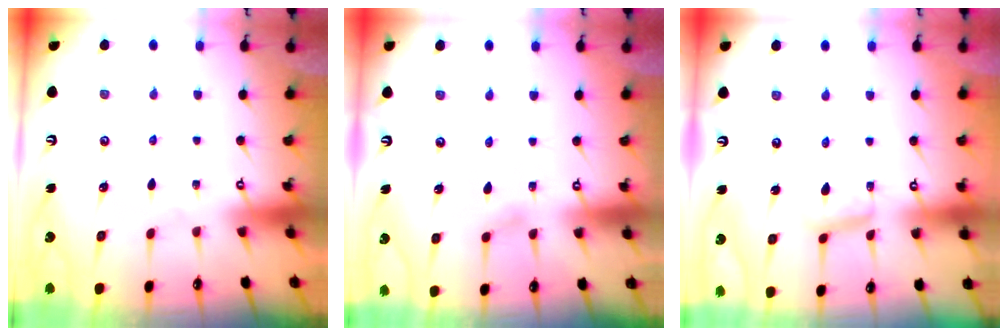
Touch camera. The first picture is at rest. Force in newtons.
{"total": 4.2, "press": 4.2, "slide": 0.5}
{"total": 6.7, "press": 6.7, "slide": 0.3}